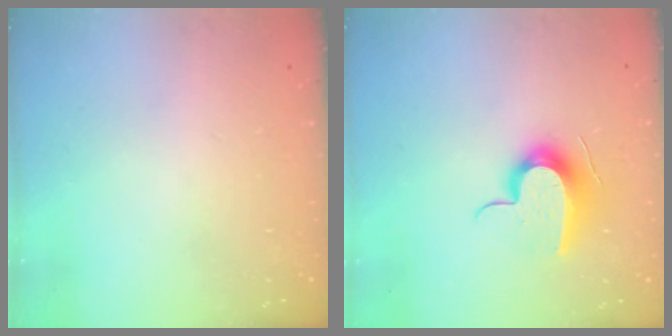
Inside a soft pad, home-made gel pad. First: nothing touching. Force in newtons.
{"total": 11.3, "press": 11.3, "slide": 0.4}